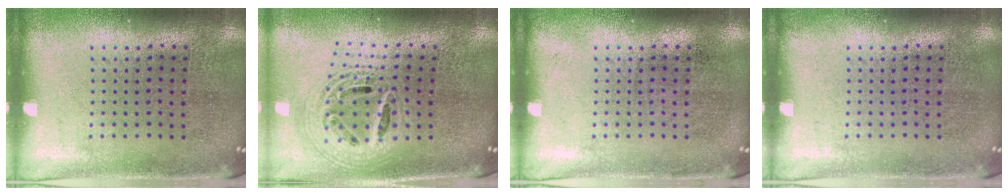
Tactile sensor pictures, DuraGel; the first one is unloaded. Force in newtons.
{"total": 2.2, "press": 1.6, "slide": 1.4}
{"total": 0.0}
{"total": 0.0}